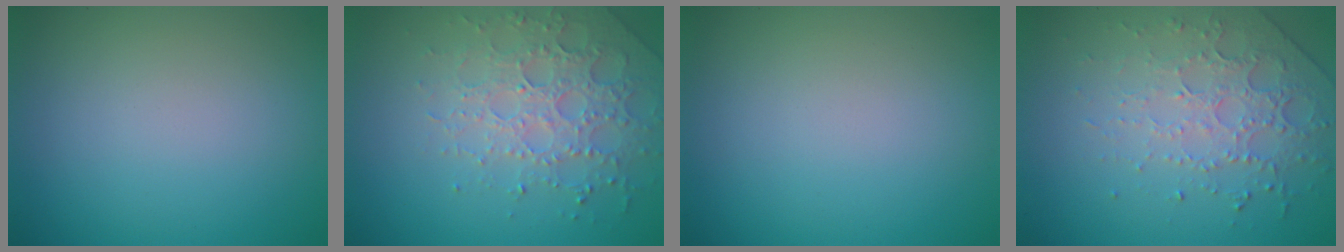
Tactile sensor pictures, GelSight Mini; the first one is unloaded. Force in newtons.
{"total": 4.9, "press": 4.7, "slide": 1.2}
{"total": 0.0}
{"total": 4.6, "press": 3.1, "slide": 3.4}